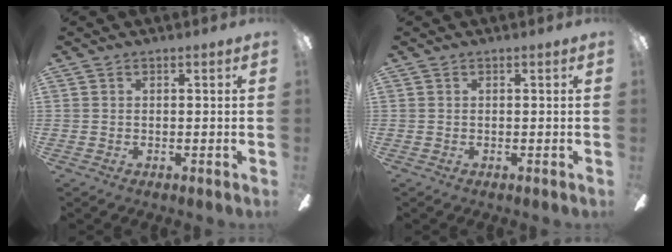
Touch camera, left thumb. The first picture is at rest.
{"total": 0.0}